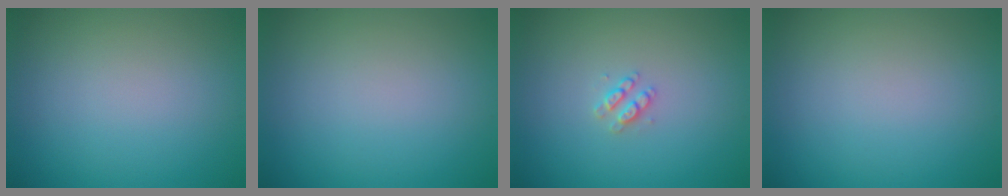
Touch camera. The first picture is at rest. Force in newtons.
{"total": 0.0}
{"total": 1.4, "press": 1.3, "slide": 0.3}
{"total": 0.0}